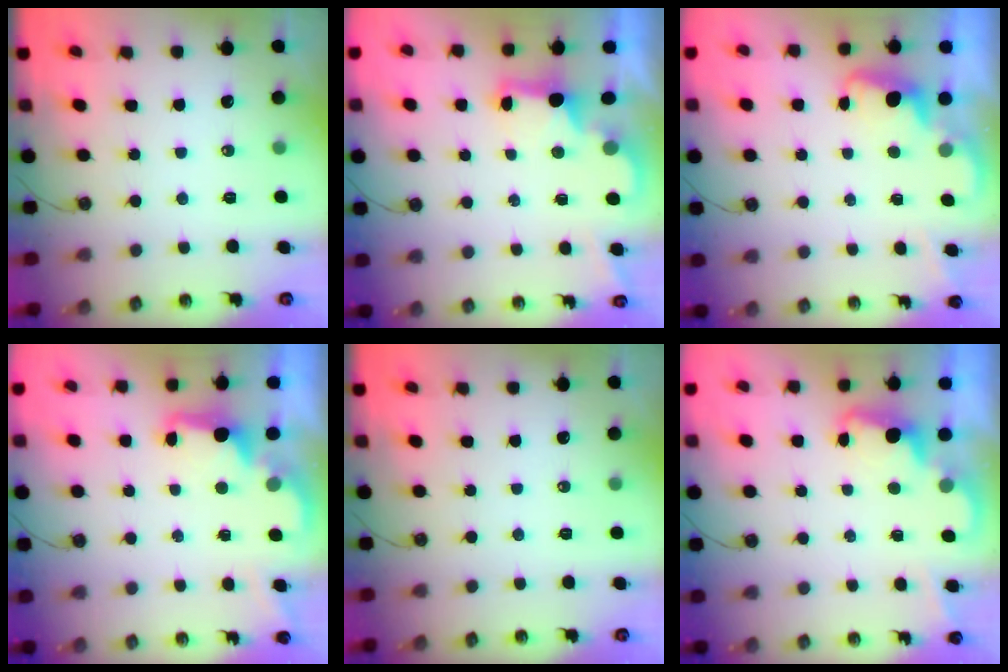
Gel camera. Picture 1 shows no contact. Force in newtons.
{"total": 2.3, "press": 2.2, "slide": 0.7}
{"total": 2.5, "press": 2.4, "slide": 0.7}
{"total": 2.5, "press": 2.4, "slide": 0.6}
{"total": 0.0}
{"total": 2.5, "press": 2.4, "slide": 0.5}